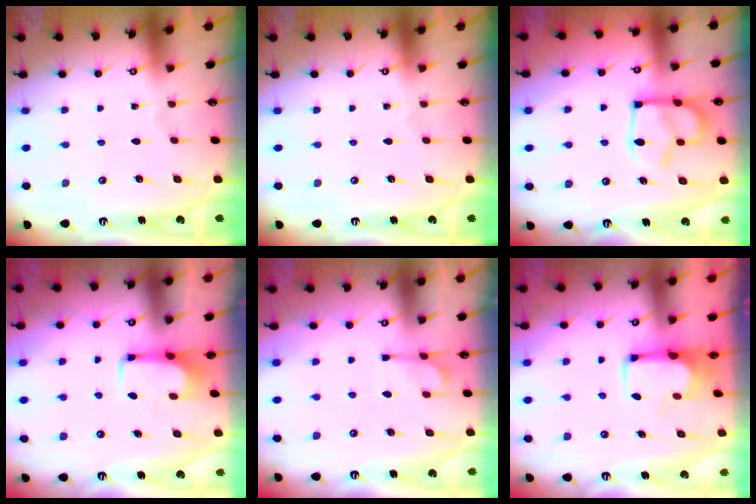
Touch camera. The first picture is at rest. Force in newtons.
{"total": 0.0}
{"total": 13.7, "press": 13.6, "slide": 1.7}
{"total": 1.6, "press": 1.6, "slide": 0.5}
{"total": 2.8, "press": 2.4, "slide": 1.5}
{"total": 3.7, "press": 3.7, "slide": 0.4}